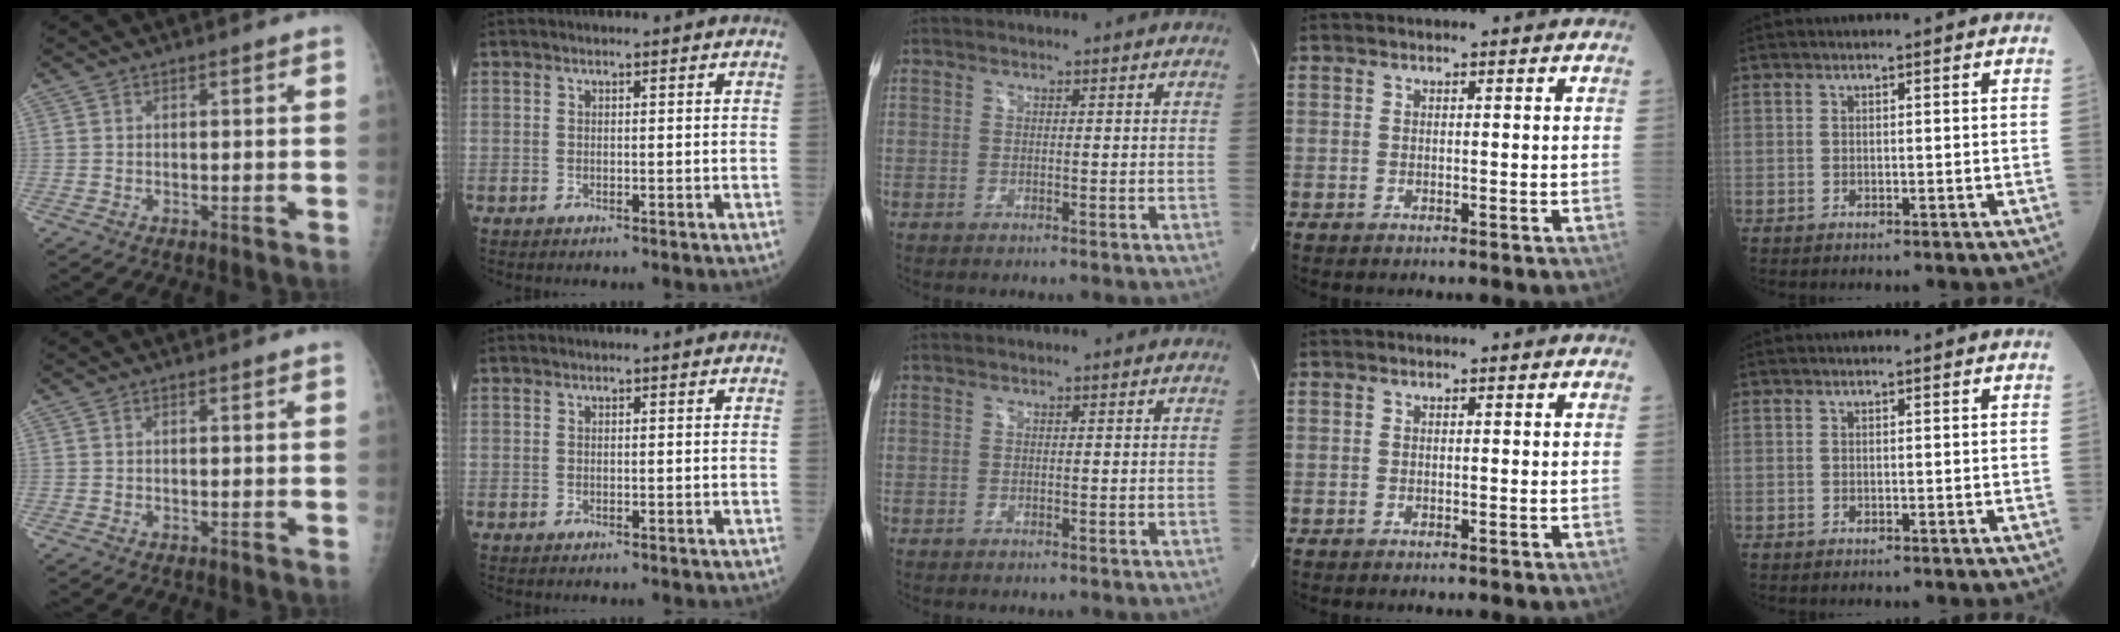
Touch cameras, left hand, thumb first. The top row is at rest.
{}